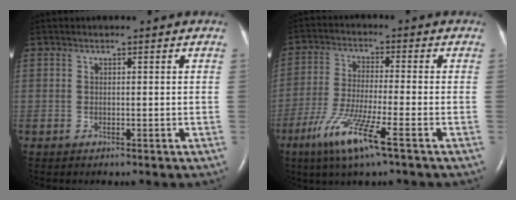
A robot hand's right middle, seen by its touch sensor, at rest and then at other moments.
{"total": 9.9, "force": [-5.4, 0.1, 8.3], "torque": [-0.167, -0.026, -0.103]}